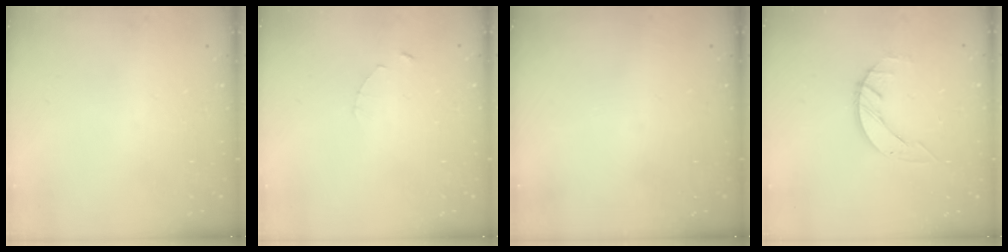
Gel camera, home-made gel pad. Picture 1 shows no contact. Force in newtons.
{"total": 1.2, "press": 1.1, "slide": 0.2}
{"total": 0.0}
{"total": 2.7, "press": 2.7, "slide": 0.3}